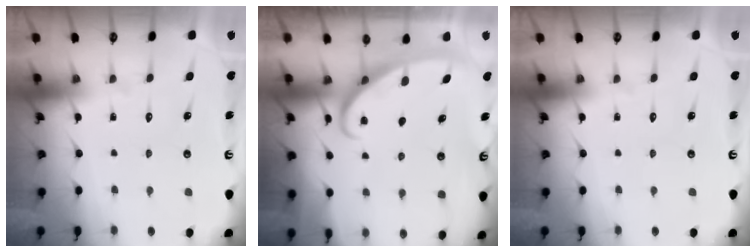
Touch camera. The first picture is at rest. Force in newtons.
{"total": 2.7, "press": 2.7, "slide": 0.3}
{"total": 0.0}